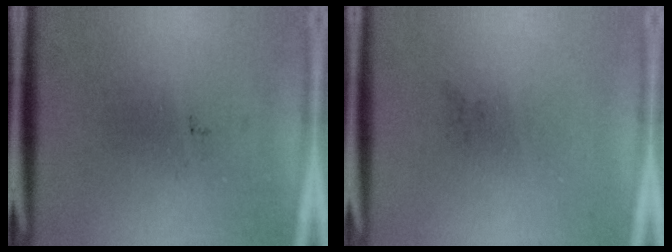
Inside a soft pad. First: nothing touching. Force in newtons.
{"total": 0.0}